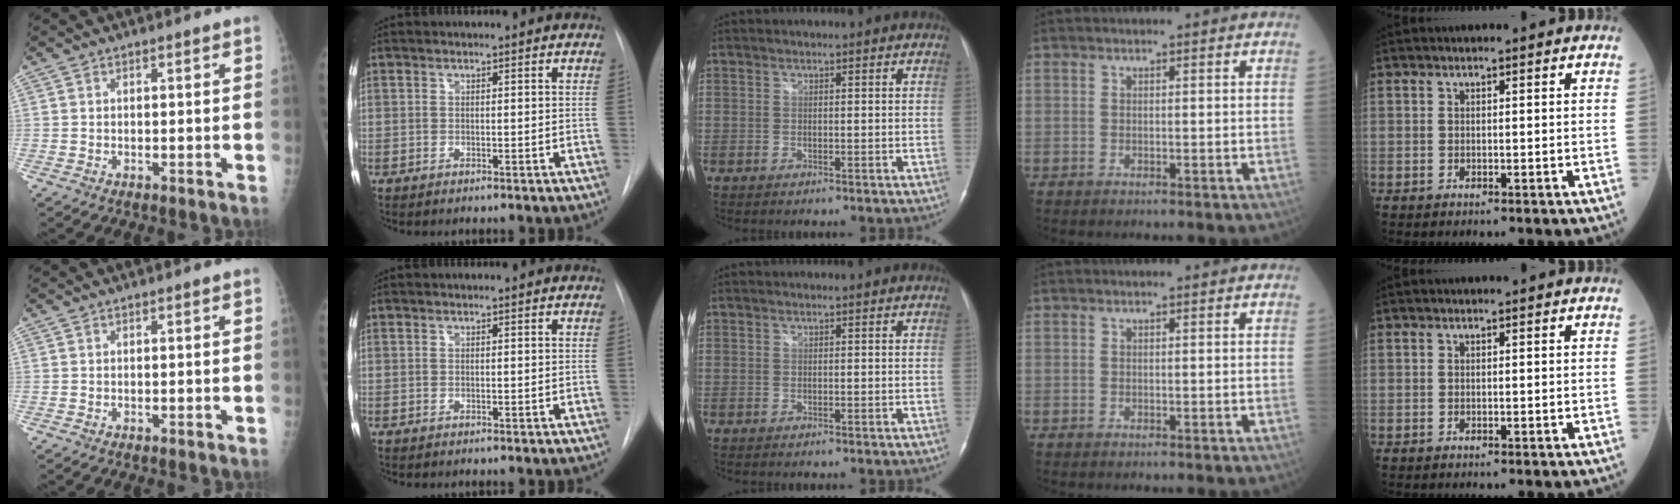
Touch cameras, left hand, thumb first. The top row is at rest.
{}